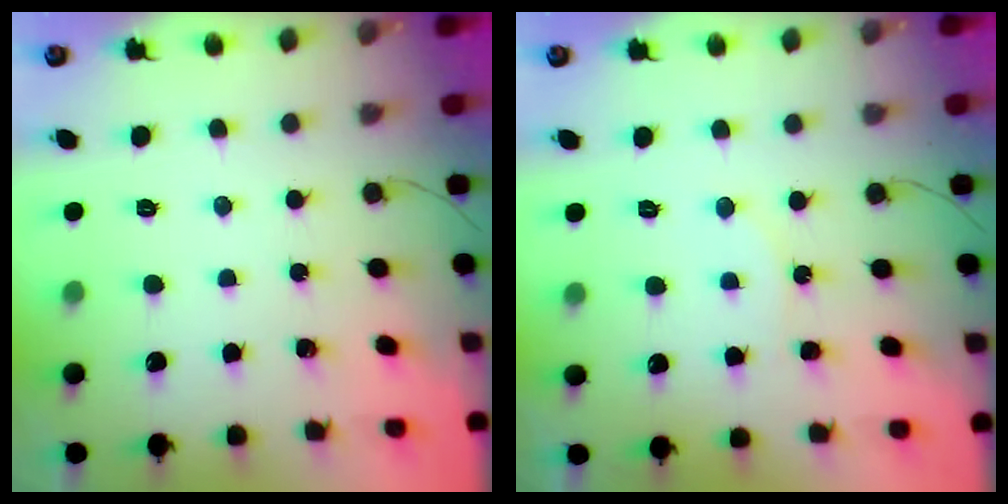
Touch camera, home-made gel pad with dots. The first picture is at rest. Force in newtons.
{"total": 6.0, "press": 5.7, "slide": 1.9}